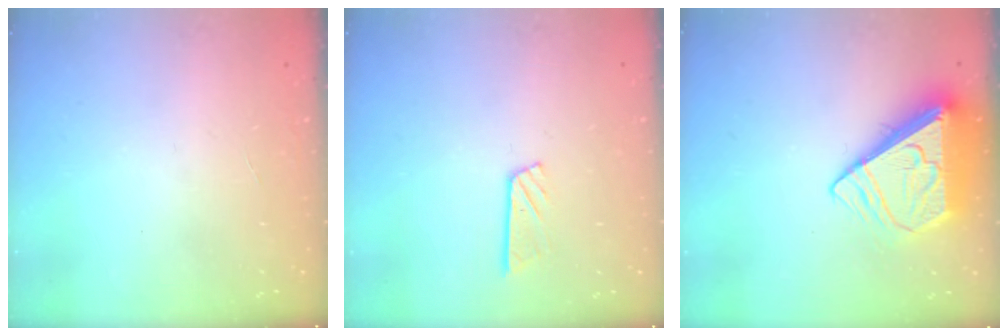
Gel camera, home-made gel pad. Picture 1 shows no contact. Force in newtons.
{"total": 4.5, "press": 4.5, "slide": 0.2}
{"total": 11.1, "press": 11.0, "slide": 1.3}